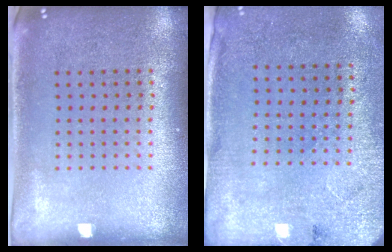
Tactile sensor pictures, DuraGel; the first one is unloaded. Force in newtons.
{"total": 2.7, "press": 2.2, "slide": 1.5}